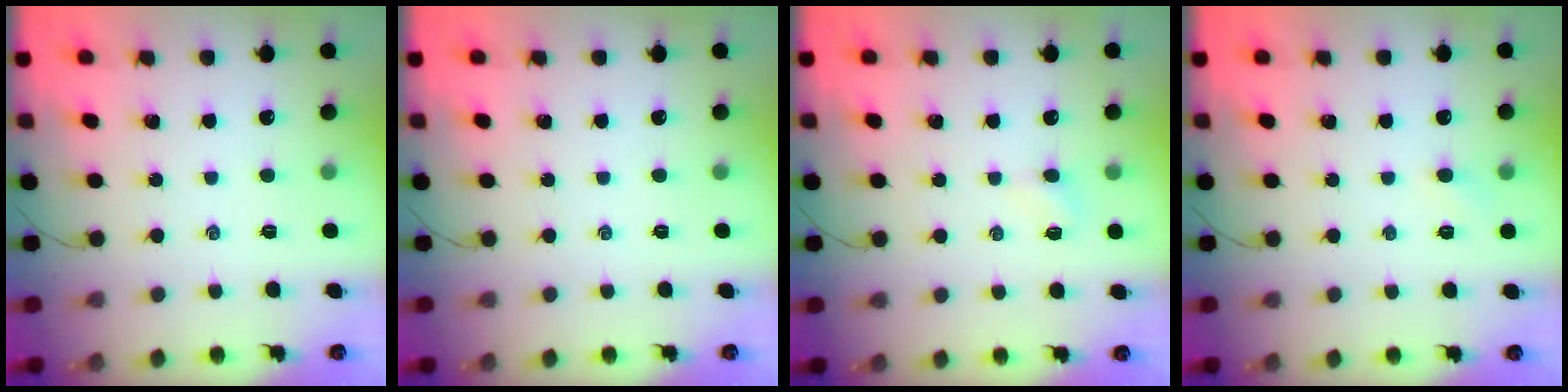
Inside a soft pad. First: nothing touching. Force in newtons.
{"total": 0.0}
{"total": 2.6, "press": 2.5, "slide": 0.9}
{"total": 2.2, "press": 2.1, "slide": 0.6}